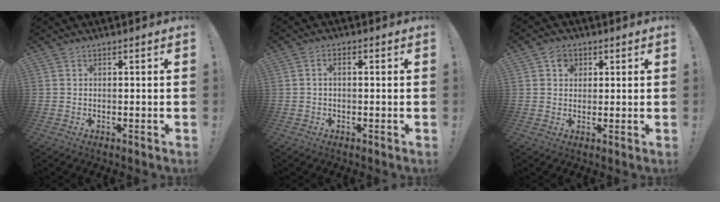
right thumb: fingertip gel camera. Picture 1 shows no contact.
{"total": 1.6, "force": [-0.4, 0.7, 1.4], "torque": [-0.025, 0.006, -0.008]}
{"total": 3.9, "force": [1.5, 3.3, 1.3], "torque": [-0.010, -0.003, 0.024]}